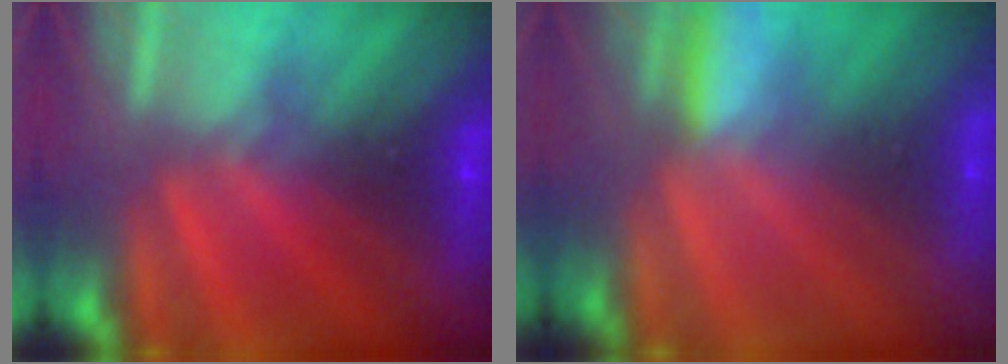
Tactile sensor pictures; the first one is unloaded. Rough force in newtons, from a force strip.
{"total": 2.9}